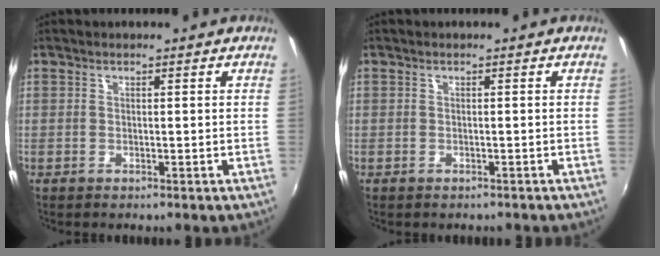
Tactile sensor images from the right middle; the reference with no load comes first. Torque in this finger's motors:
{"motor_torque": [0.94, -1.21, 0.03, 0.00]}